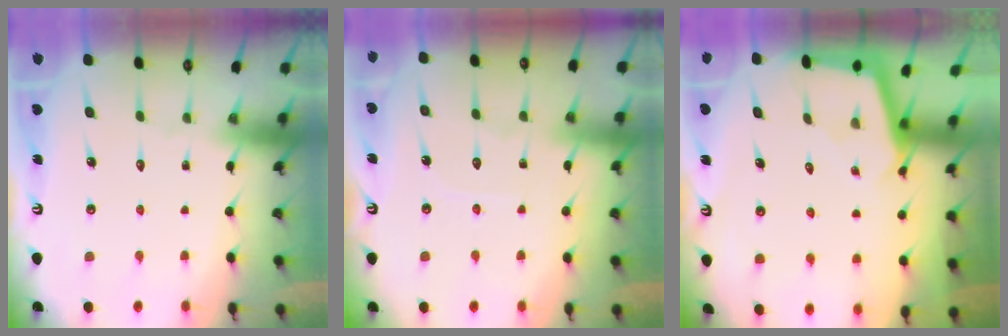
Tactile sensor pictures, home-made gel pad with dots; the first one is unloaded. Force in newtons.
{"total": 4.8, "press": 4.8, "slide": 0.2}
{"total": 2.1, "press": 2.1, "slide": 0.2}